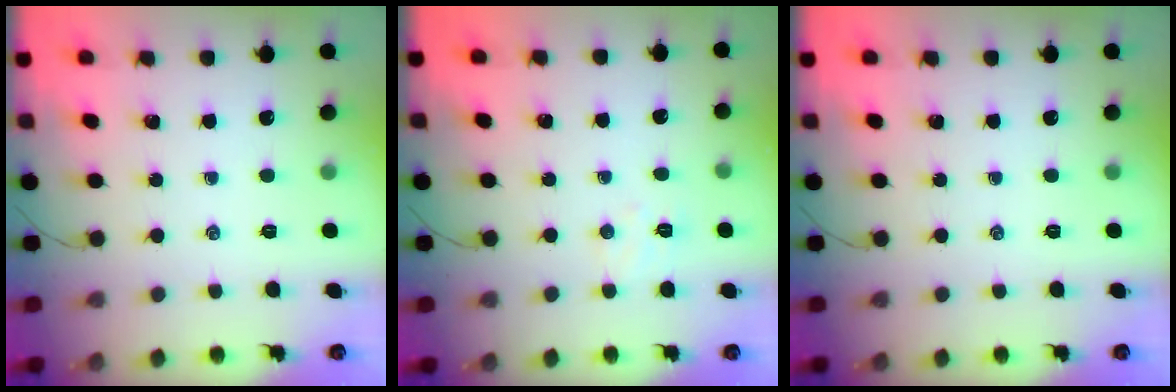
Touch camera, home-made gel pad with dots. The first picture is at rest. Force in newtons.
{"total": 4.2, "press": 4.1, "slide": 0.9}
{"total": 0.0}